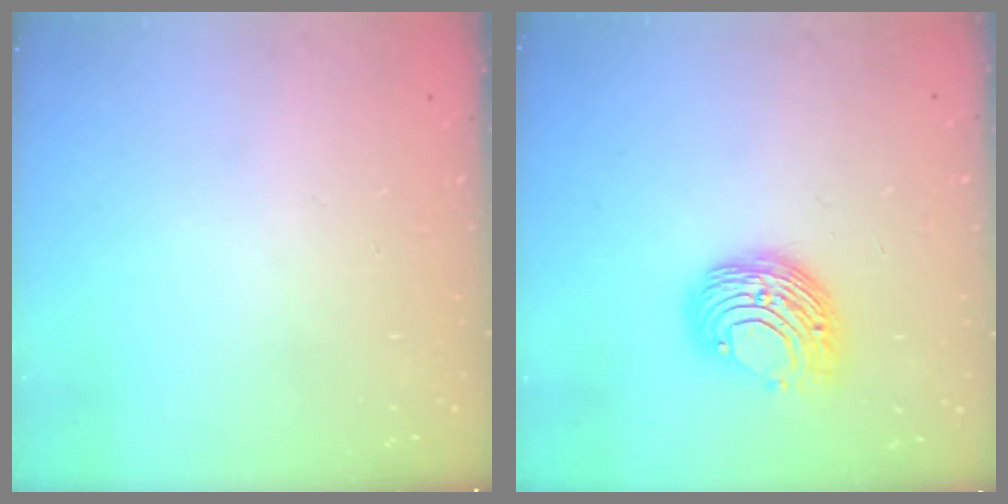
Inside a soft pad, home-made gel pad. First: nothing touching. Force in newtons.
{"total": 9.2, "press": 9.2, "slide": 0.4}